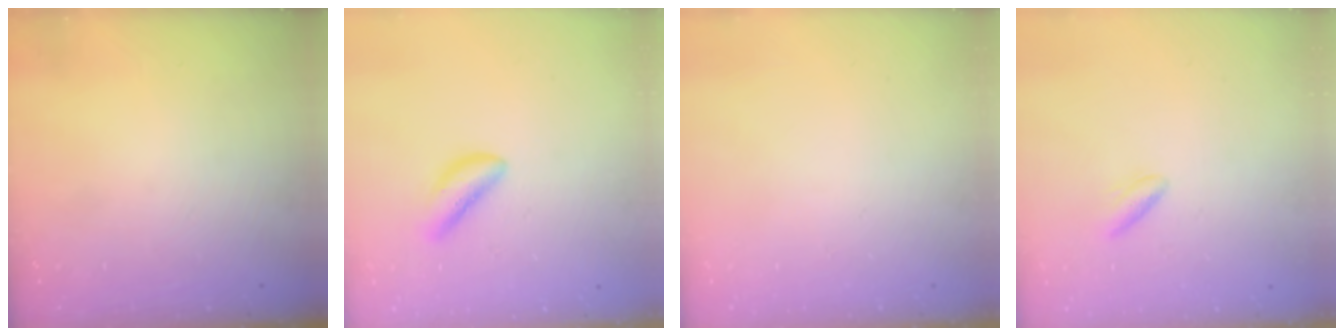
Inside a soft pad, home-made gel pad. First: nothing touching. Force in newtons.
{"total": 3.8, "press": 3.8, "slide": 0.2}
{"total": 0.0}
{"total": 3.6, "press": 3.4, "slide": 1.1}